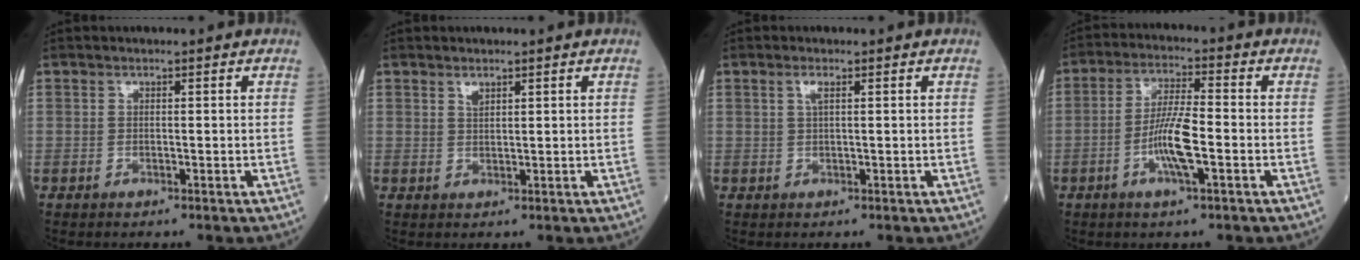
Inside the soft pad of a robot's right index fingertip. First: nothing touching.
{"total": 1.2, "force": [0.9, 0.4, 0.7], "torque": [-0.011, -0.002, 0.018]}
{"total": 1.3, "force": [0.6, 0.1, 1.2], "torque": [-0.029, 0.002, 0.011]}
{"total": 7.7, "force": [-2.3, 0.9, 7.3], "torque": [-0.142, 0.000, -0.047]}